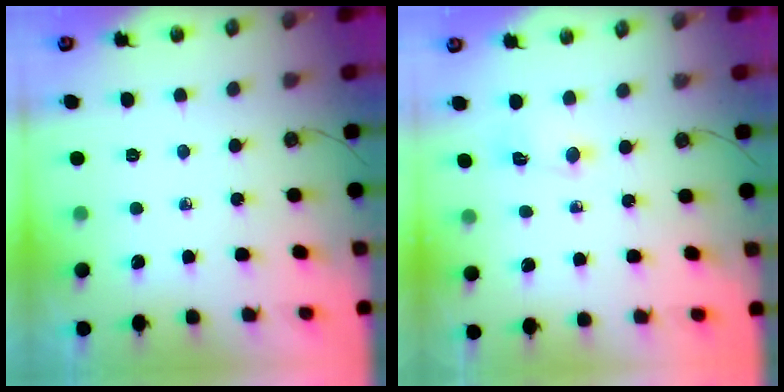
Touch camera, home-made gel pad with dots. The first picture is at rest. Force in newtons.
{"total": 3.5, "press": 3.4, "slide": 0.6}